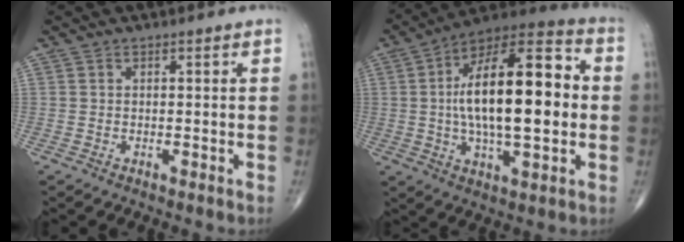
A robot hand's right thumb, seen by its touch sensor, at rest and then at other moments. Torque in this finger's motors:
{"motor_torque": [1.52, 3.49, 2.36, 0.31, 0.35]}